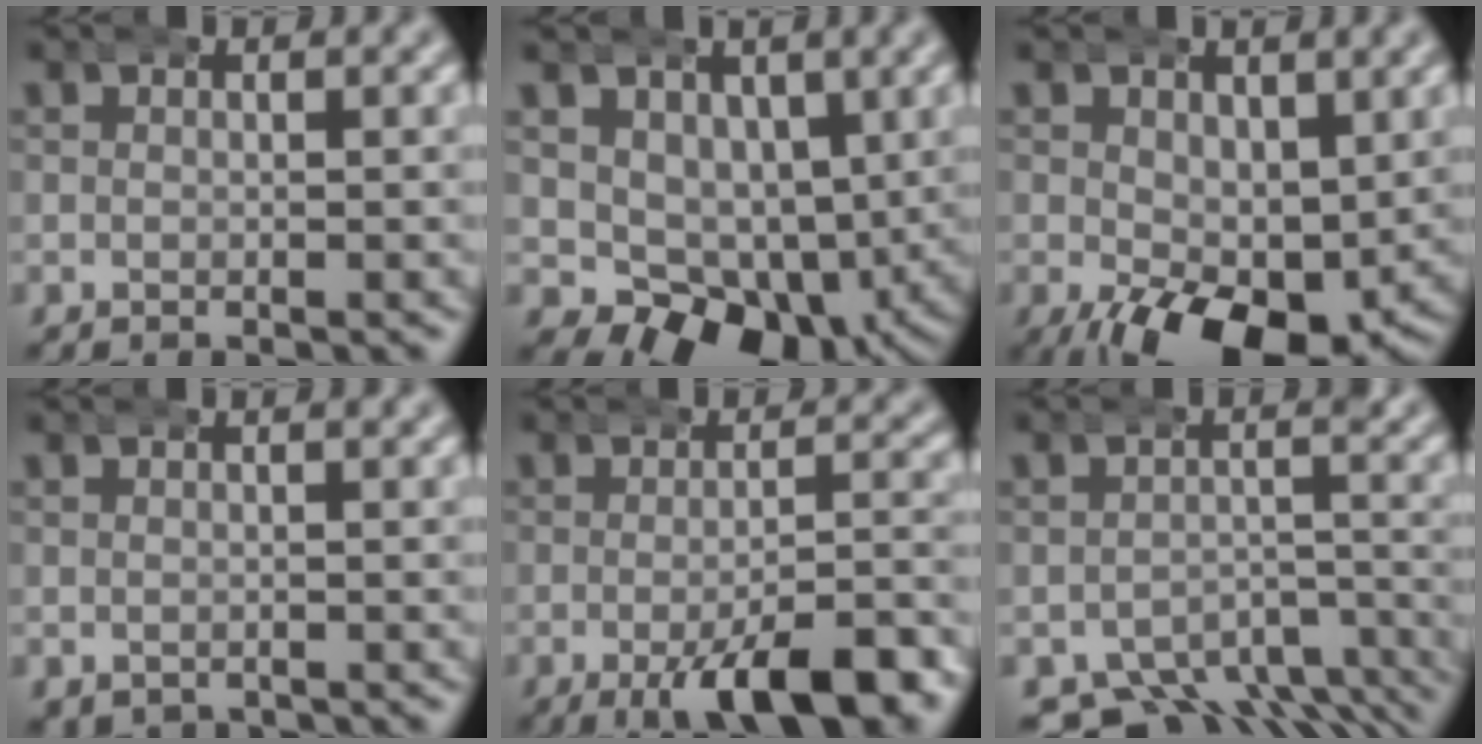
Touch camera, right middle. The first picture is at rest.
{"total": 7.4, "force": [-1.4, 5.5, 4.7], "torque": [-0.099, -0.050, -0.002]}
{"total": 7.8, "force": [-2.6, 4.1, 6.0], "torque": [-0.106, -0.050, -0.016]}
{"total": 1.2, "force": [-0.6, 1.0, 0.3], "torque": [-0.018, -0.013, -0.001]}
{"total": 8.3, "force": [-4.5, 2.7, 6.4], "torque": [-0.087, -0.019, -0.063]}
{"total": 9.0, "force": [-6.8, 4.4, 3.9], "torque": [-0.046, -0.028, -0.104]}